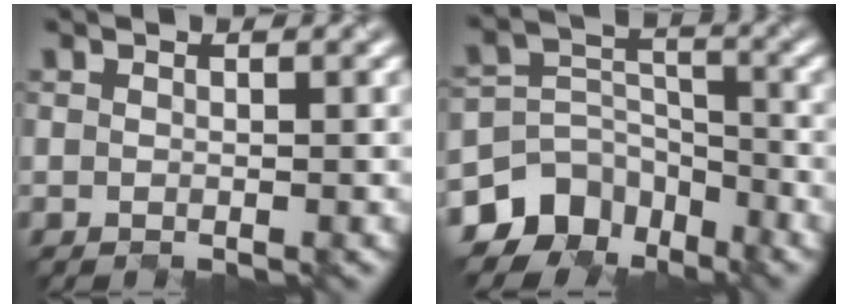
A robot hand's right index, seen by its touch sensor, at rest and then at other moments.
{"total": 8.3, "force": [-6.4, 5.2, 1.2], "torque": [-0.012, 0.001, -0.109]}